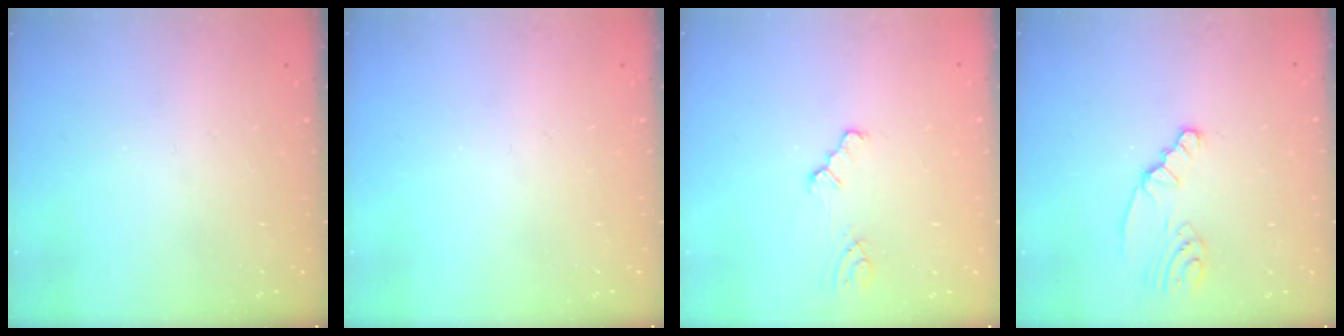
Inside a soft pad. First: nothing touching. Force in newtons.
{"total": 0.0}
{"total": 1.6, "press": 1.6, "slide": 0.2}
{"total": 2.4, "press": 2.4, "slide": 0.1}